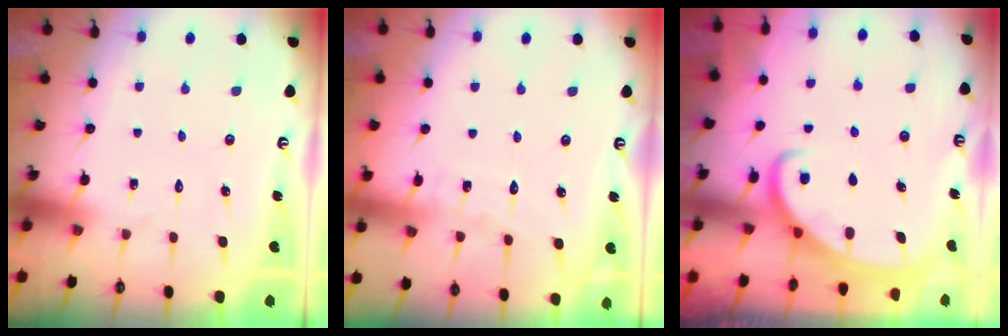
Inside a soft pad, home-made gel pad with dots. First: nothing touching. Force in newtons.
{"total": 5.6, "press": 5.6, "slide": 0.2}
{"total": 2.5, "press": 2.5, "slide": 0.3}